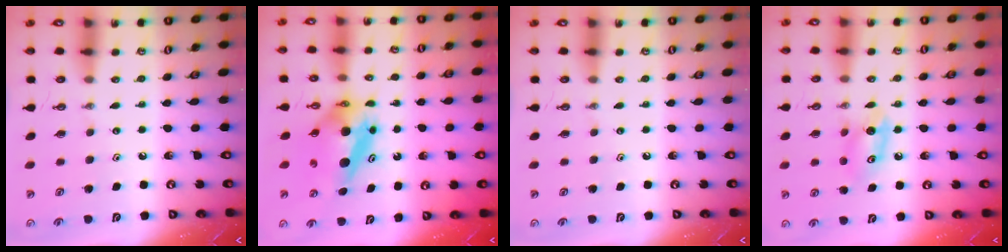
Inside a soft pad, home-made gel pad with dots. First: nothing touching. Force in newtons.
{"total": 7.2, "press": 7.1, "slide": 0.9}
{"total": 0.0}
{"total": 6.4, "press": 6.3, "slide": 1.2}